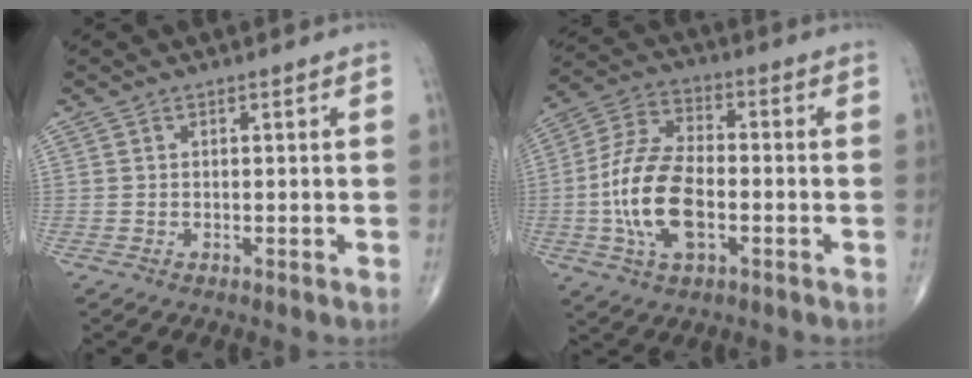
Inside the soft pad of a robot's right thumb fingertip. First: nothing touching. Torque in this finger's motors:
{"motor_torque": [-0.21, 0.70, 1.39, -0.01, 0.17]}